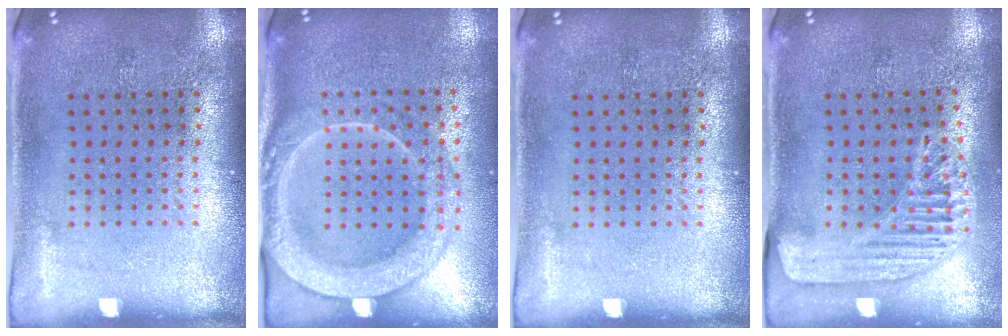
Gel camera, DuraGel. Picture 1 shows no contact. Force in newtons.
{"total": 2.3, "press": 2.2, "slide": 0.9}
{"total": 0.0}
{"total": 1.6, "press": 1.6, "slide": 0.4}